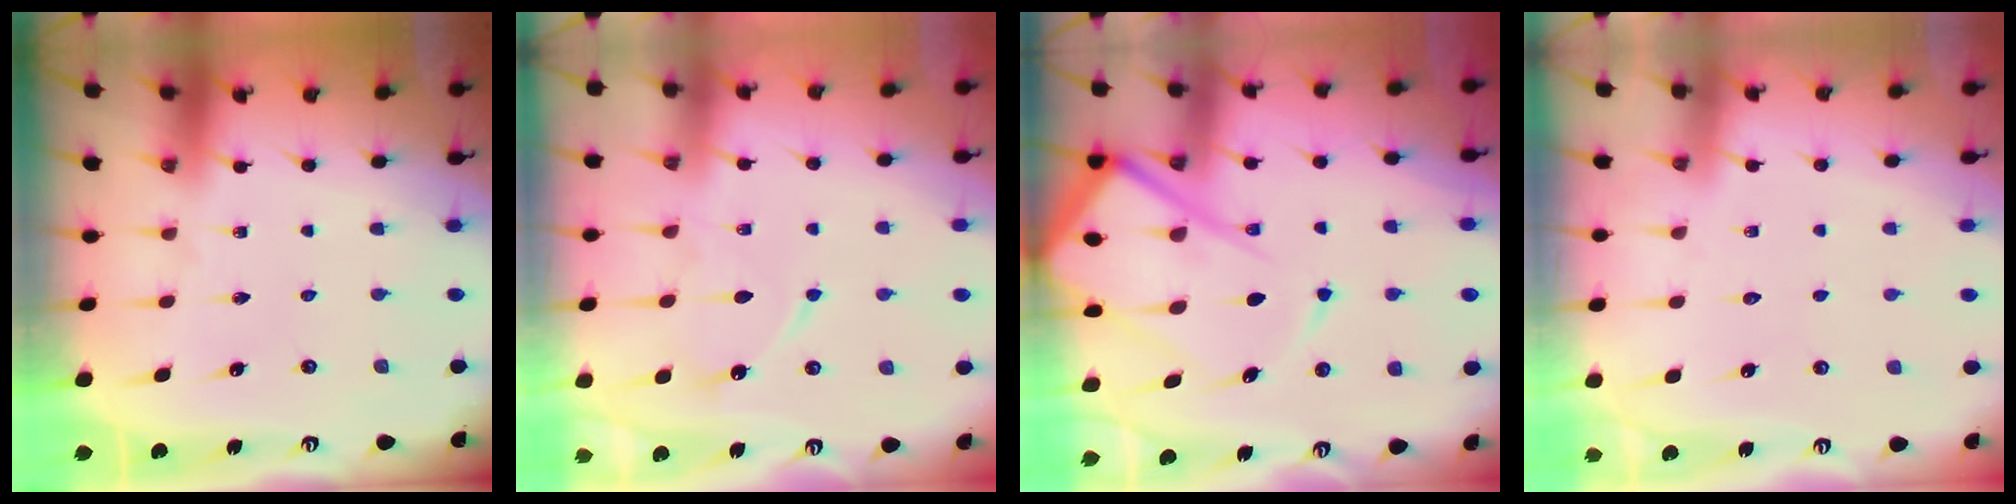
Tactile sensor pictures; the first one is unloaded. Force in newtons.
{"total": 9.3, "press": 9.2, "slide": 0.7}
{"total": 17.1, "press": 17.0, "slide": 1.8}
{"total": 3.4, "press": 3.4, "slide": 0.4}